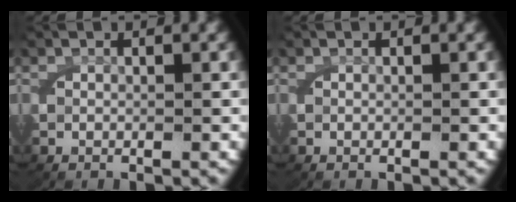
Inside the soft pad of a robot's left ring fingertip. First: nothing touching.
{"total": 0.0}